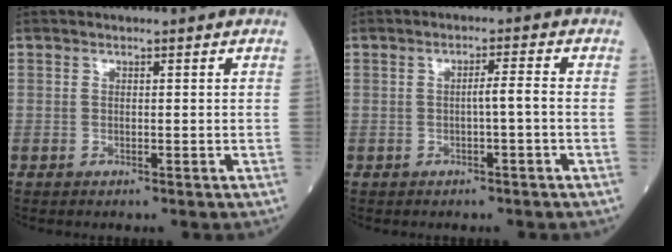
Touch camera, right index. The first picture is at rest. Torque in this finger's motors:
{"motor_torque": [0.45, -0.02, 0.30, 0.08]}